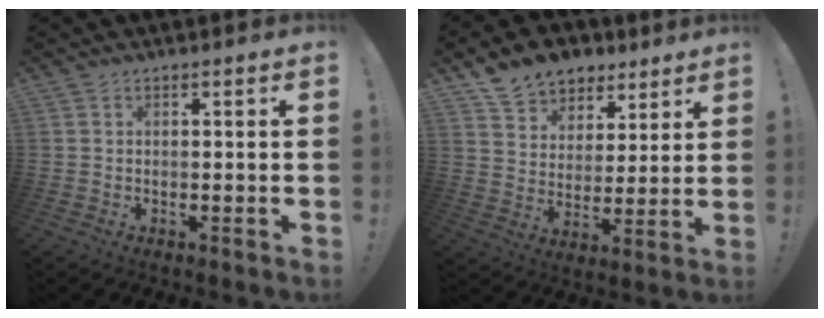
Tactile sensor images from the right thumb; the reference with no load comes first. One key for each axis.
{"total": 11.4, "fx": 8.6, "fy": 7.1, "fz": 2.3, "tx": -0.041, "ty": -0.063, "tz": 0.166}